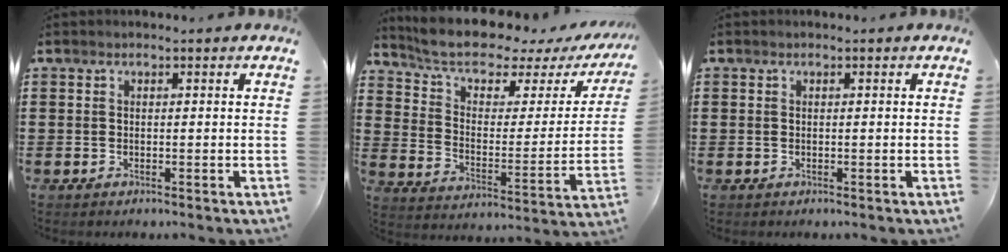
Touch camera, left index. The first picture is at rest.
{"total": 7.1, "force": [5.9, 2.2, 3.3], "torque": [-0.095, -0.038, 0.102]}
{"total": 0.0}